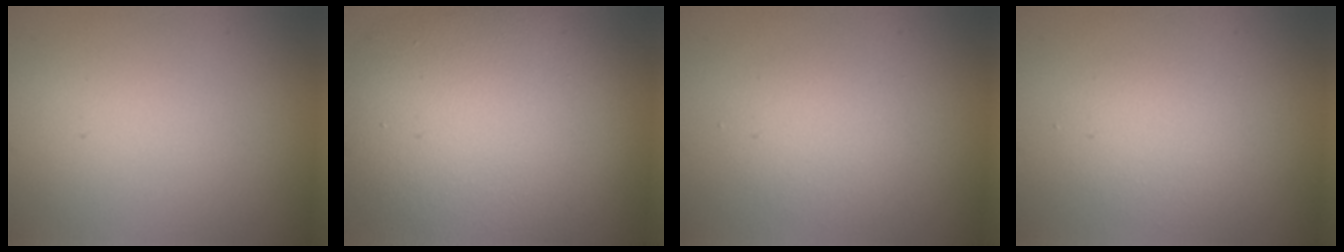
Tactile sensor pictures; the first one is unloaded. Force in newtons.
{"total": 12.8, "press": 12.8, "slide": 0.5}
{"total": 2.3, "press": 2.3, "slide": 0.2}
{"total": 2.2, "press": 2.2, "slide": 0.1}